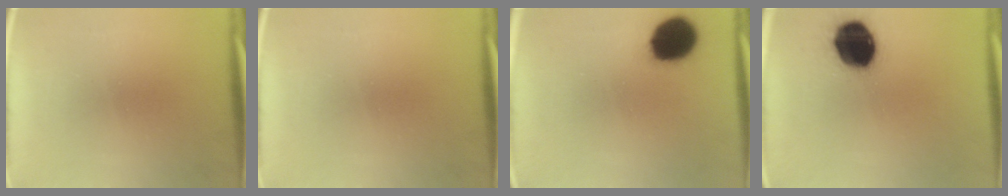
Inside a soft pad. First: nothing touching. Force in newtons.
{"total": 0.0}
{"total": 14.5}
{"total": 18.4}